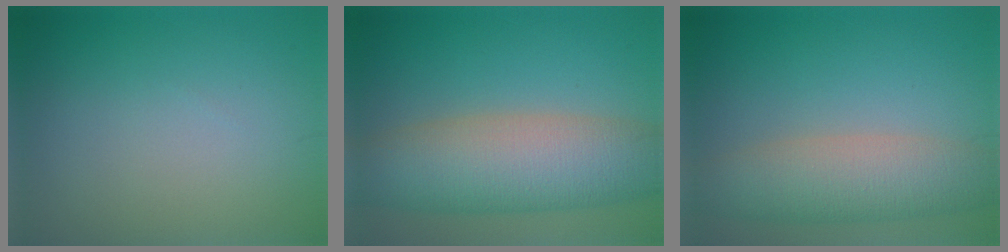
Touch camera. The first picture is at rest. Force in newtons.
{"total": 9.9, "press": 9.9, "slide": 0.5}
{"total": 6.5, "press": 6.5, "slide": 0.2}